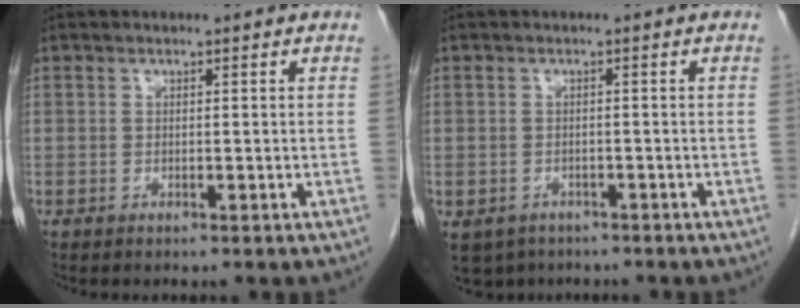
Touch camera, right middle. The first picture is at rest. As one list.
[{"total": 6.2, "force": [-4.1, 4.4, 1.5], "torque": [-0.033, -0.003, -0.059]}]